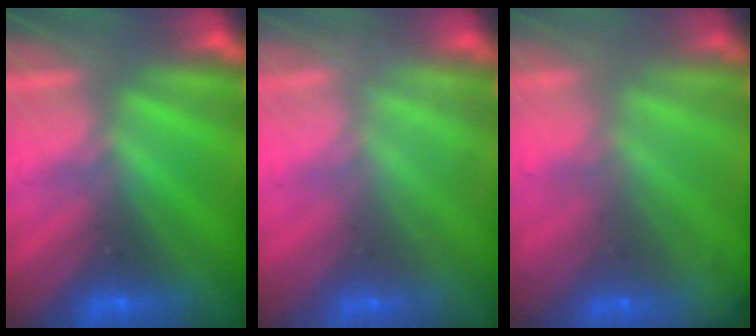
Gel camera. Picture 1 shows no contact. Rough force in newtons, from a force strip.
{"total": 2.6}
{"total": 9.0}